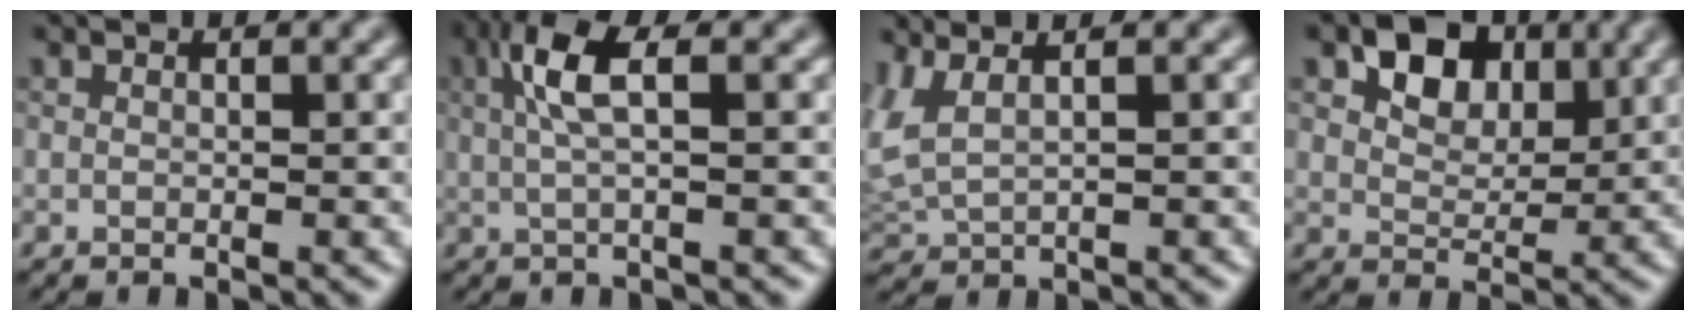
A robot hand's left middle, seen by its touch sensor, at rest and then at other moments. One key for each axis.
{"total": 3.8, "fx": 0.6, "fy": 0.8, "fz": 3.7, "tx": -0.083, "ty": 0.011, "tz": 0.021}
{"total": 3.0, "fx": 0.7, "fy": 1.3, "fz": 2.6, "tx": -0.088, "ty": 0.010, "tz": 0.027}
{"total": 4.4, "fx": 1.8, "fy": 3.1, "fz": 2.6, "tx": -0.045, "ty": 0.002, "tz": 0.028}